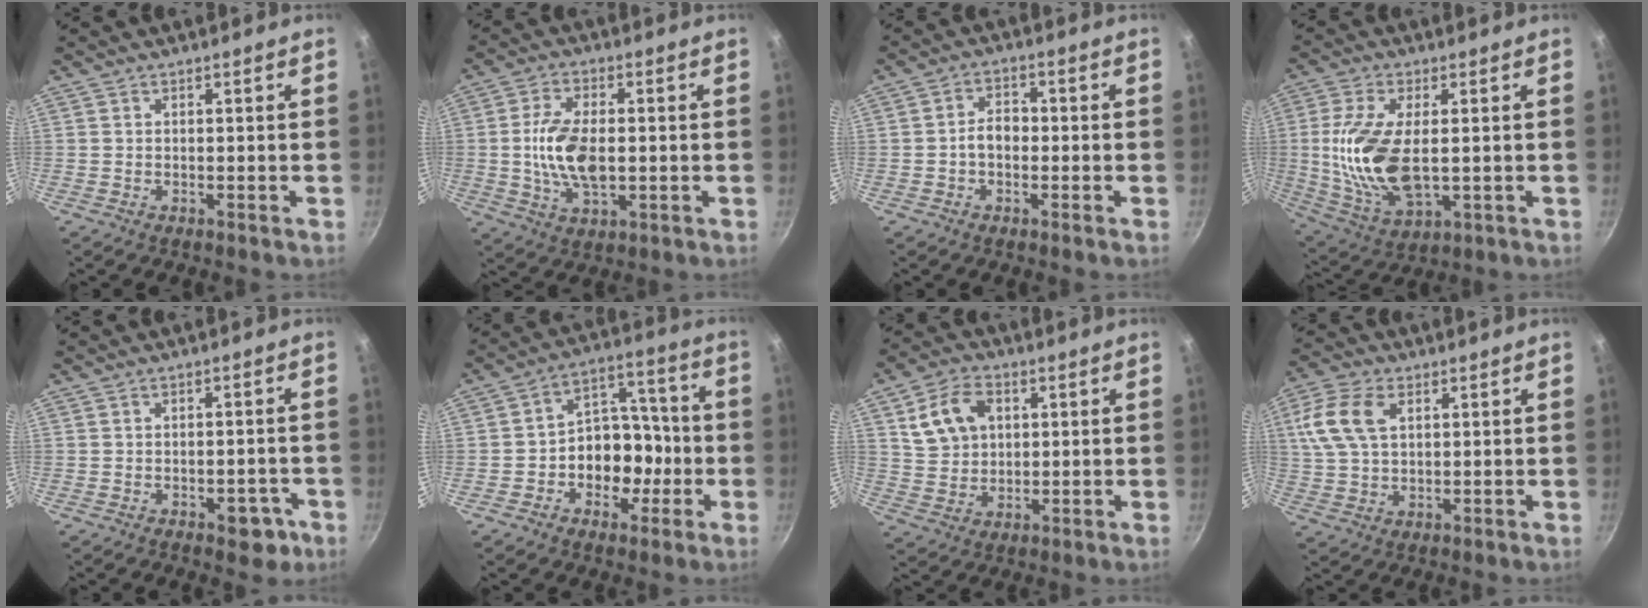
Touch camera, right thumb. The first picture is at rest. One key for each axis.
{"total": 11.0, "fx": -0.4, "fy": 5.9, "fz": 9.3, "tx": -0.172, "ty": 0.007, "tz": -0.009}
{"total": 4.2, "fx": -0.8, "fy": 3.0, "fz": 2.8, "tx": -0.028, "ty": 0.019, "tz": -0.018}
{"total": 15.7, "fx": 0.4, "fy": 7.8, "fz": 13.6, "tx": -0.268, "ty": -0.012, "tz": 0.013}
{"total": 4.9, "fx": -2.4, "fy": 2.7, "fz": 3.3, "tx": -0.017, "ty": 0.020, "tz": -0.019}
{"total": 10.0, "fx": -3.2, "fy": 7.9, "fz": 5.2, "tx": -0.018, "ty": 0.052, "tz": -0.053}
{"total": 10.6, "fx": 3.3, "fy": 7.8, "fz": 6.4, "tx": -0.102, "ty": 0.003, "tz": 0.060}
{"total": 10.5, "fx": 3.3, "fy": 6.5, "fz": 7.6, "tx": -0.148, "ty": 0.007, "tz": 0.059}